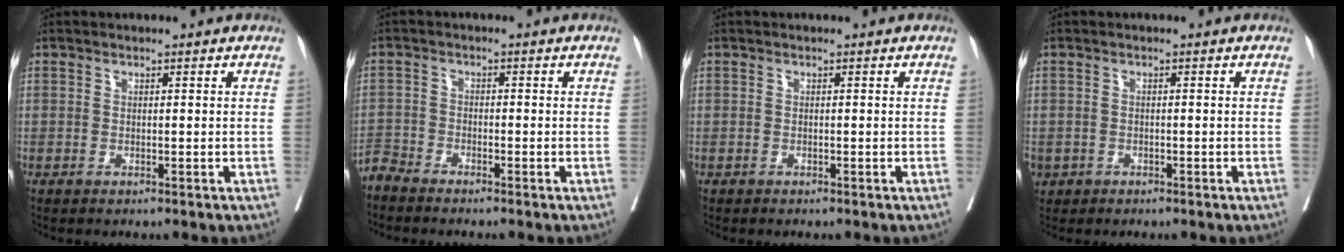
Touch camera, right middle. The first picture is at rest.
{"total": 2.5, "force": [-2.5, 0.0, -0.2], "torque": [0.007, -0.012, -0.052]}
{"total": 0.0}
{"total": 2.4, "force": [-1.4, 1.9, 0.5], "torque": [-0.015, -0.003, -0.023]}